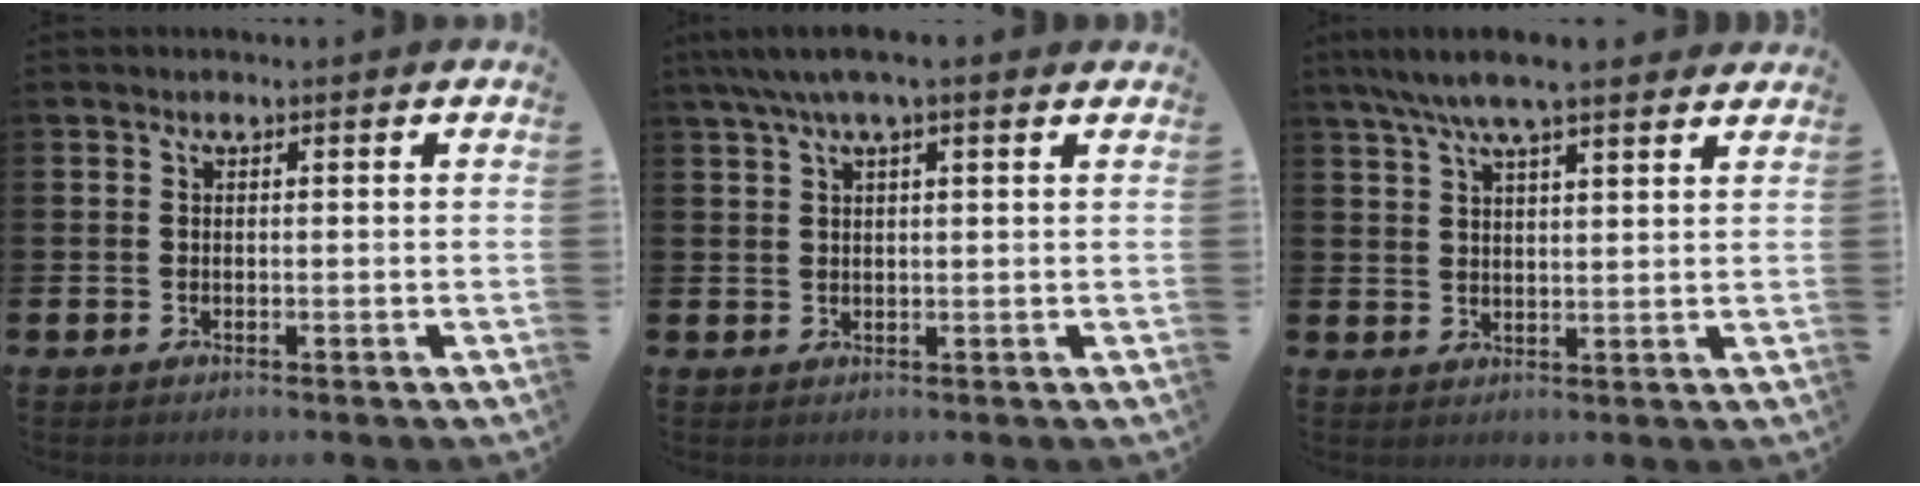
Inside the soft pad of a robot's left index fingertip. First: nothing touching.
{"total": 4.0, "force": [2.7, 0.9, 2.9], "torque": [-0.054, 0.000, 0.047]}
{"total": 7.0, "force": [6.1, 1.1, 3.2], "torque": [-0.072, -0.016, 0.110]}